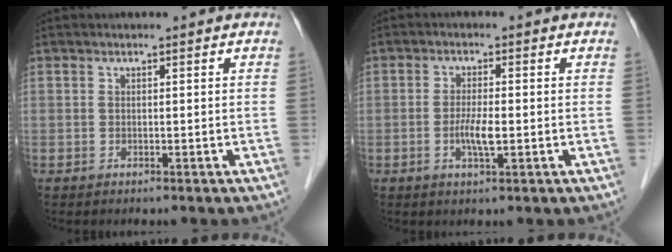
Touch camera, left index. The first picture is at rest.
{"total": 3.6, "force": [-0.8, 0.6, 3.4], "torque": [-0.070, -0.004, -0.015]}